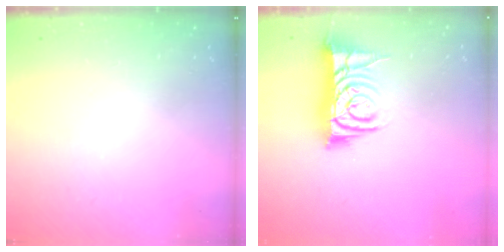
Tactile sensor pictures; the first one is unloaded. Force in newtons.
{"total": 11.5, "press": 11.4, "slide": 1.0}